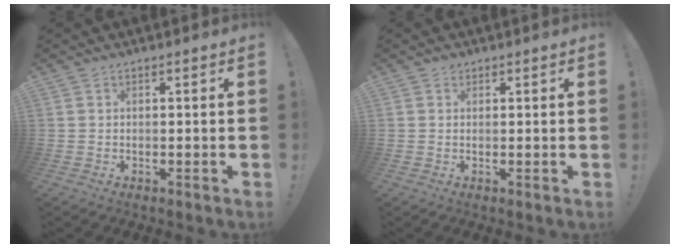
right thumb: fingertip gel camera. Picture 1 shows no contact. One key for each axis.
{"total": 1.2, "fx": 0.8, "fy": 0.9, "fz": 0.2, "tx": 0.004, "ty": -0.001, "tz": 0.013}